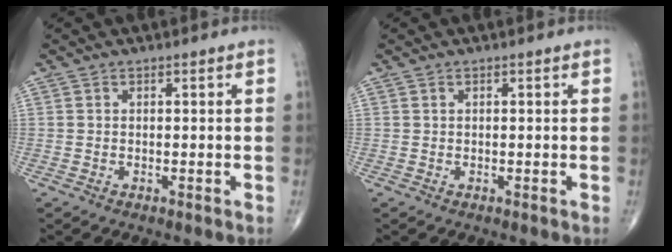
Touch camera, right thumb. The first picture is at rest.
{"total": 0.0}